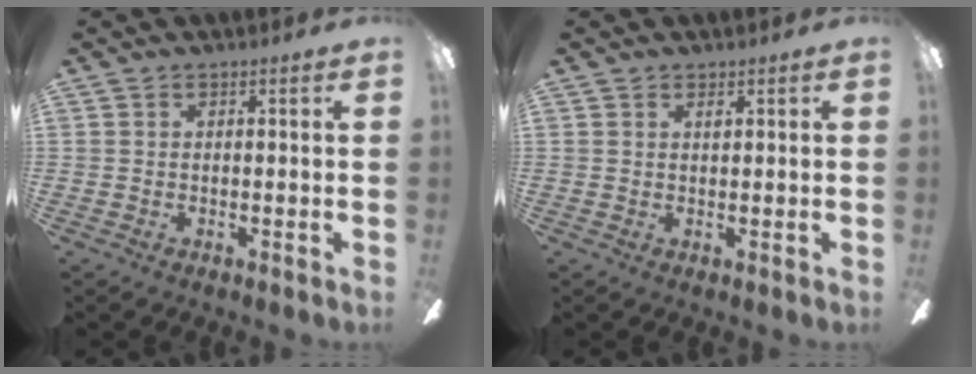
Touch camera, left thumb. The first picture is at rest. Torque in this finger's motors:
{"motor_torque": [0.11, 0.01, 0.40, -0.21, 0.00]}